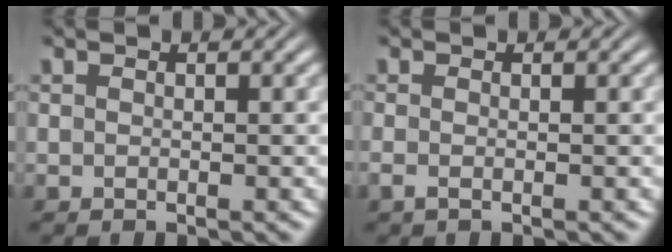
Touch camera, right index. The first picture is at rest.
{"total": 1.0, "force": [-0.7, 0.2, 0.6], "torque": [-0.024, -0.015, -0.007]}